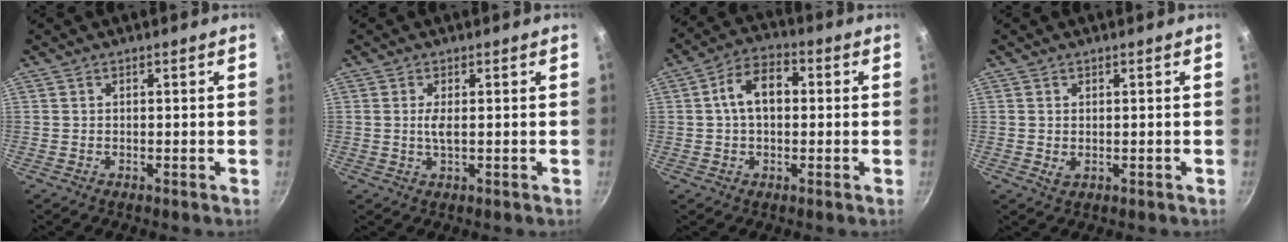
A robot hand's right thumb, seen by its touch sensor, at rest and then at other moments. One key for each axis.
{"total": 2.3, "fx": 0.2, "fy": 0.6, "fz": 2.2, "tx": -0.047, "ty": -0.002, "tz": 0.005}
{"total": 8.9, "fx": 0.9, "fy": 5.7, "fz": 6.7, "tx": -0.092, "ty": 0.026, "tz": 0.003}
{"total": 1.4, "fx": 0.2, "fy": 0.9, "fz": 1.0, "tx": -0.015, "ty": -0.007, "tz": 0.004}